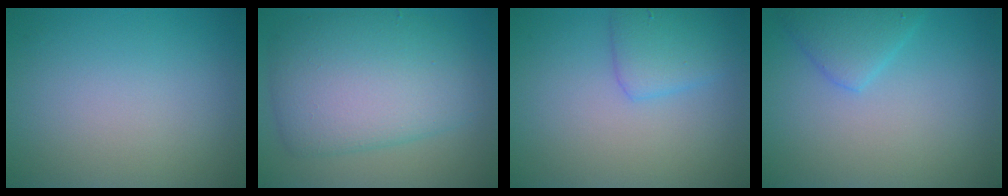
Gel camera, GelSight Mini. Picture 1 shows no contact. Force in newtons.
{"total": 7.9, "press": 7.9, "slide": 0.2}
{"total": 2.8, "press": 2.8, "slide": 0.1}
{"total": 2.6, "press": 2.6, "slide": 0.1}